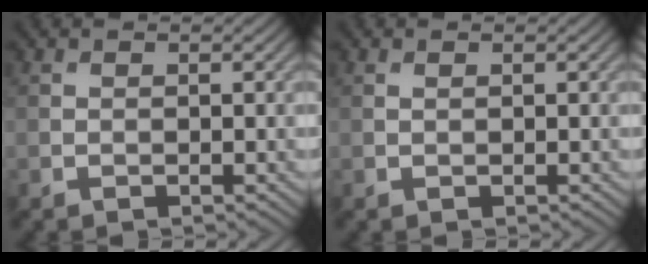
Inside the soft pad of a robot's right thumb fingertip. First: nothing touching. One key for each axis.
{"total": 0.0}